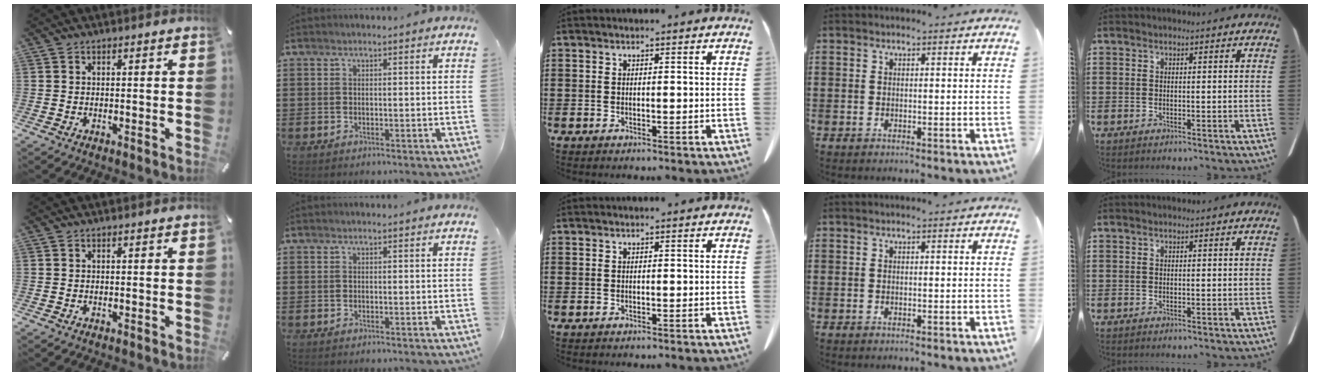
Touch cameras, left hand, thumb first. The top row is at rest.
{}